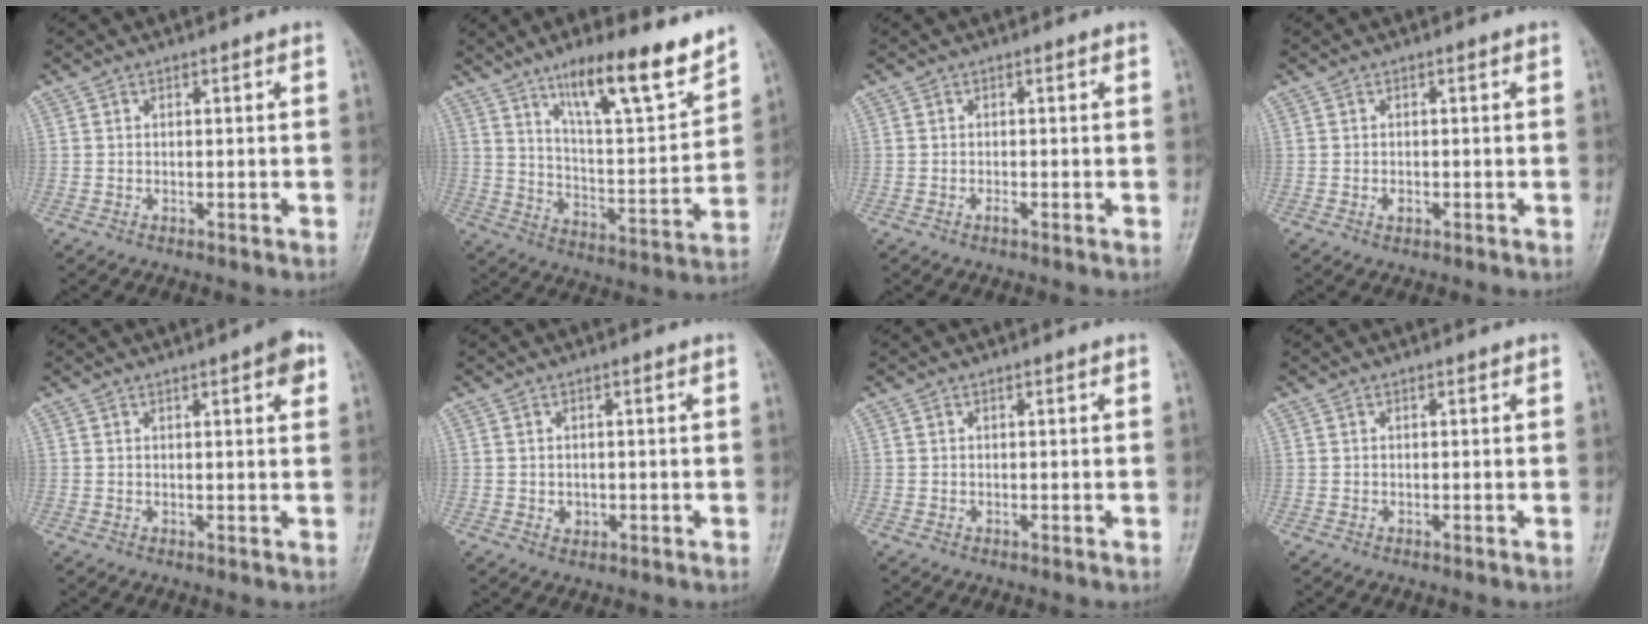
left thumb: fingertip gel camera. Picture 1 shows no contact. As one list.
[{"total": 16.9, "force": [11.8, 3.7, 11.5], "torque": [-0.157, -0.071, 0.199]}, {"total": 0.8, "force": [-0.4, 0.2, 0.6], "torque": [-0.012, 0.004, -0.006]}, {"total": 1.2, "force": [-0.4, 0.7, 0.9], "torque": [-0.013, 0.005, -0.005]}, {"total": 4.0, "force": [1.9, 0.9, 3.4], "torque": [-0.037, -0.002, 0.021]}, {"total": 1.6, "force": [-0.3, 1.3, 0.9], "torque": [-0.006, 0.002, 0.000]}, {"total": 0.0}, {"total": 0.0}]